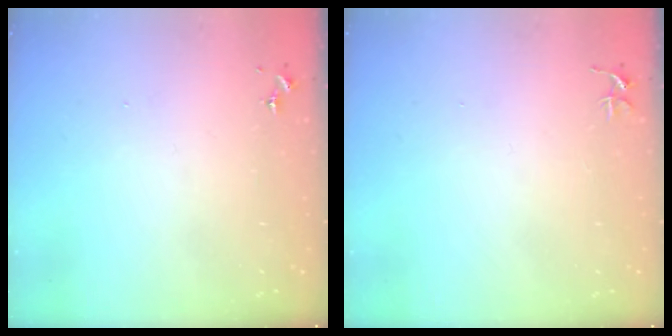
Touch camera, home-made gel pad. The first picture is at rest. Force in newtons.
{"total": 3.6, "press": 3.6, "slide": 0.3}